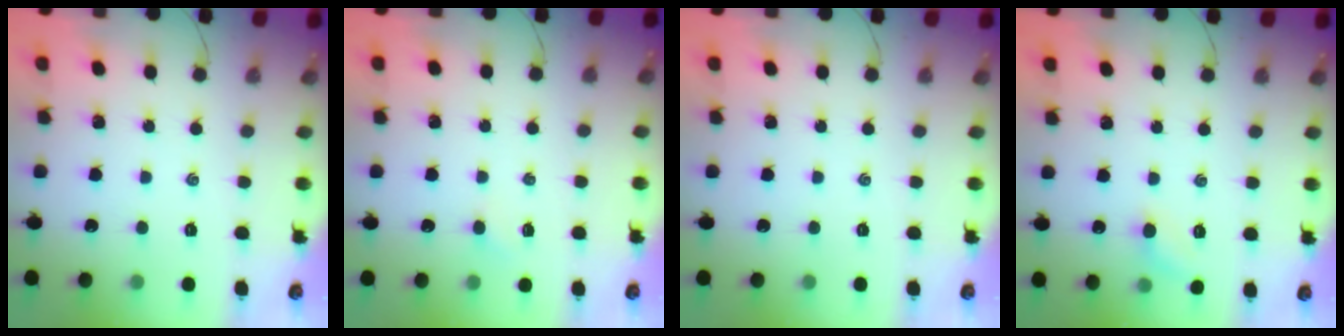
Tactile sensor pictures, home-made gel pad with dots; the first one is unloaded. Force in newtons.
{"total": 1.3, "press": 1.2, "slide": 0.5}
{"total": 0.0}
{"total": 6.9, "press": 6.7, "slide": 1.6}